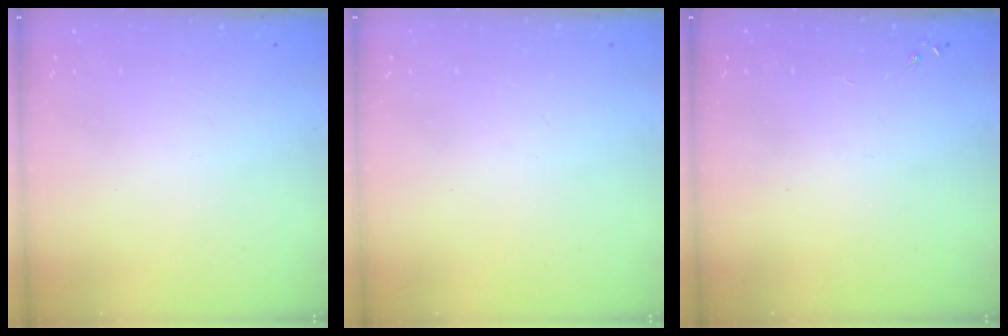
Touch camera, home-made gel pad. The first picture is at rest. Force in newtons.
{"total": 0.0}
{"total": 0.0}